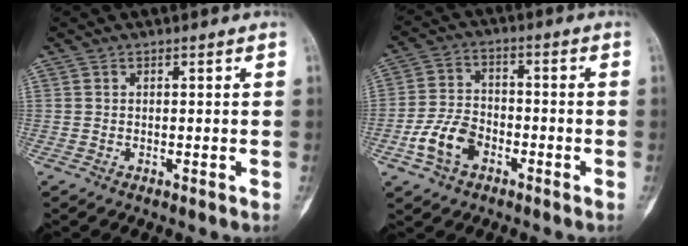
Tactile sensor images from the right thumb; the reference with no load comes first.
{"total": 8.7, "force": [-3.8, 5.6, 5.4], "torque": [-0.101, 0.026, -0.072]}